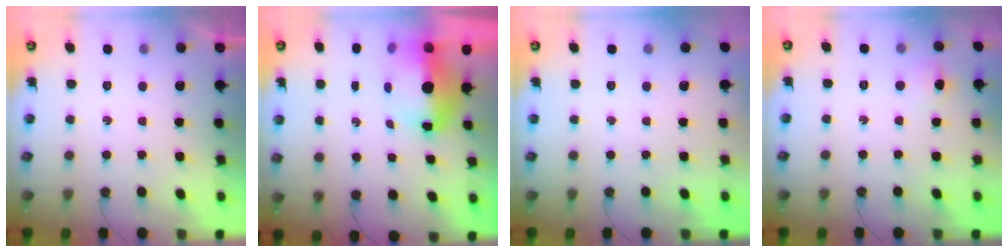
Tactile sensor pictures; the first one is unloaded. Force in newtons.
{"total": 11.2, "press": 9.4, "slide": 6.2}
{"total": 0.0}
{"total": 8.2, "press": 4.5, "slide": 6.9}